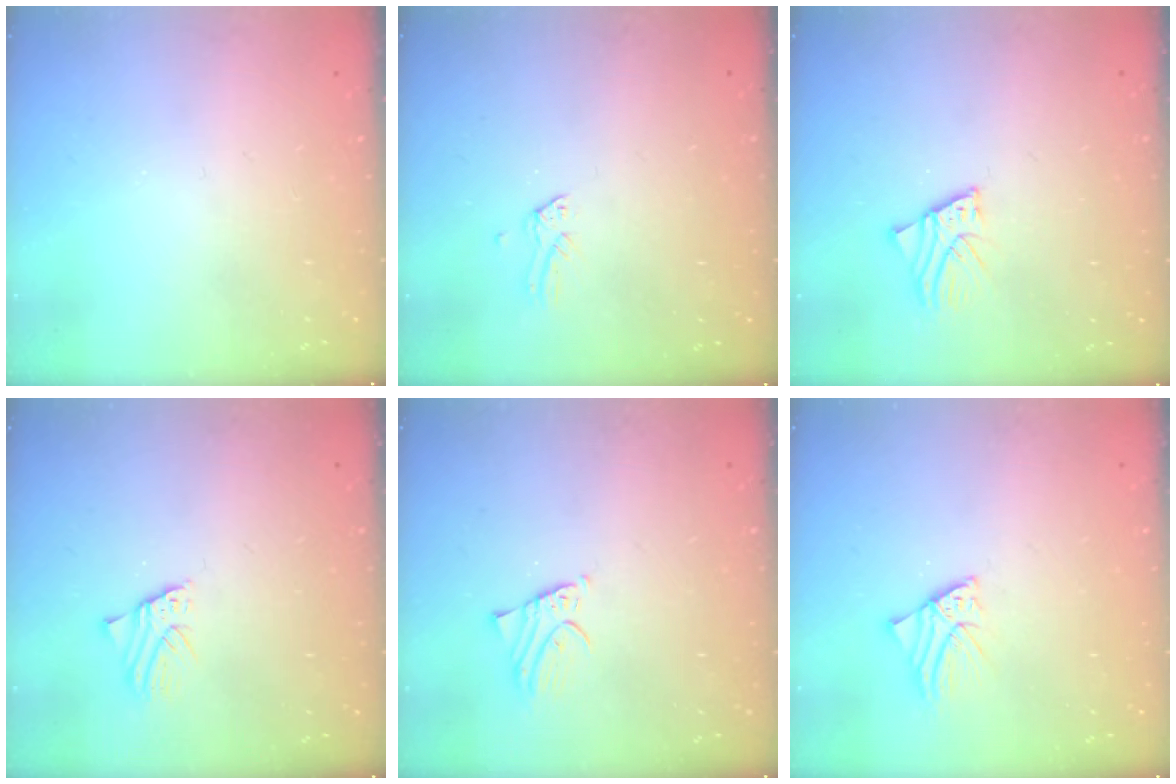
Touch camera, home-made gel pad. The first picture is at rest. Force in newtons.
{"total": 0.0}
{"total": 2.8, "press": 2.7, "slide": 0.3}
{"total": 1.8, "press": 1.8, "slide": 0.2}
{"total": 1.9, "press": 1.9, "slide": 0.1}
{"total": 3.1, "press": 3.1, "slide": 0.4}